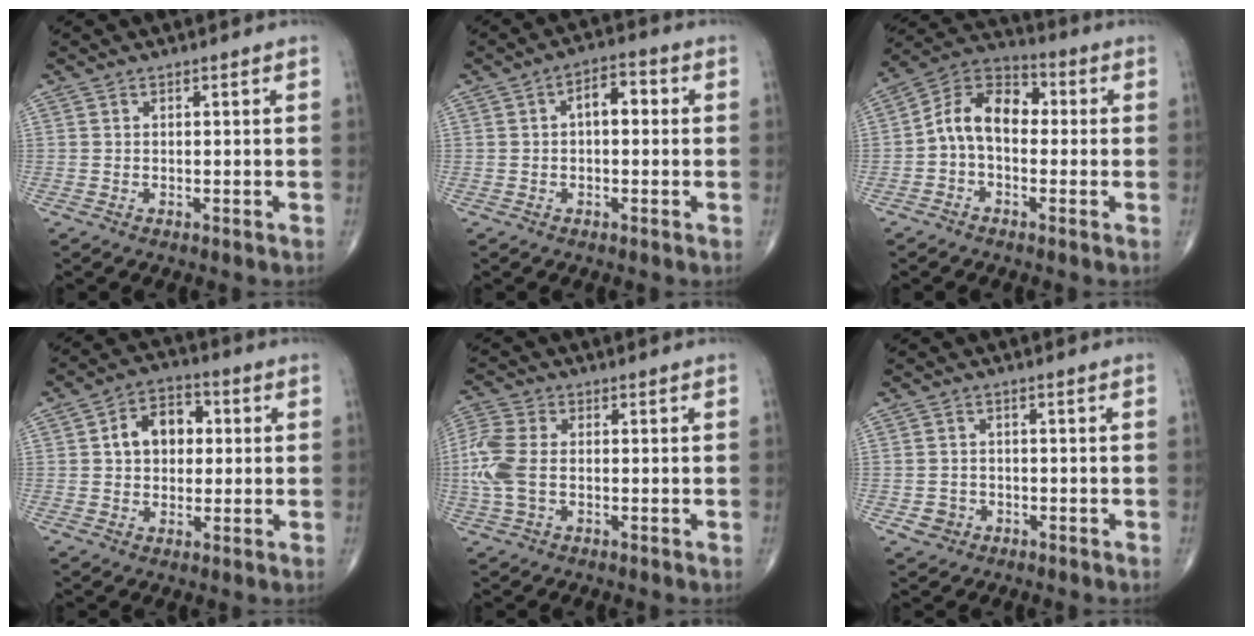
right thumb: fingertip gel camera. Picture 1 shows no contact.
{"total": 5.2, "force": [0.6, 2.7, 4.4], "torque": [-0.054, 0.015, 0.000]}
{"total": 10.8, "force": [-0.5, 7.2, 8.0], "torque": [-0.119, 0.037, -0.027]}
{"total": 9.1, "force": [1.4, 6.5, 6.2], "torque": [-0.074, 0.019, 0.015]}
{"total": 8.3, "force": [-0.6, 4.9, 6.6], "torque": [-0.181, 0.012, -0.017]}
{"total": 2.7, "force": [-1.1, 2.4, 0.6], "torque": [0.001, 0.008, -0.017]}